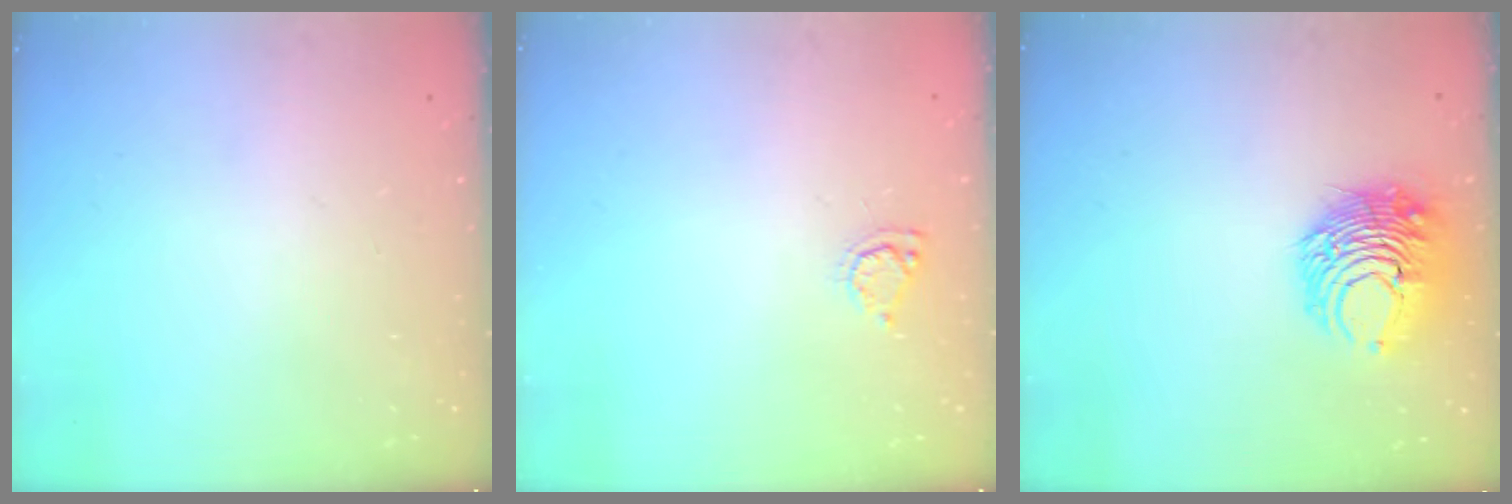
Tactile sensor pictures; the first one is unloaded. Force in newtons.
{"total": 5.0, "press": 5.0, "slide": 0.5}
{"total": 10.7, "press": 10.7, "slide": 0.6}